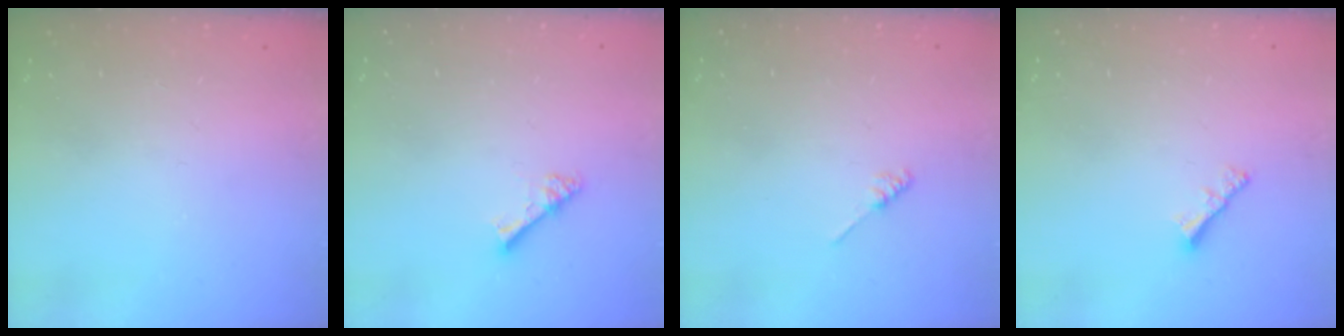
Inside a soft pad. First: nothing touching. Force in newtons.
{"total": 3.6, "press": 3.6, "slide": 0.3}
{"total": 1.2, "press": 1.1, "slide": 0.3}
{"total": 2.2, "press": 2.1, "slide": 0.6}